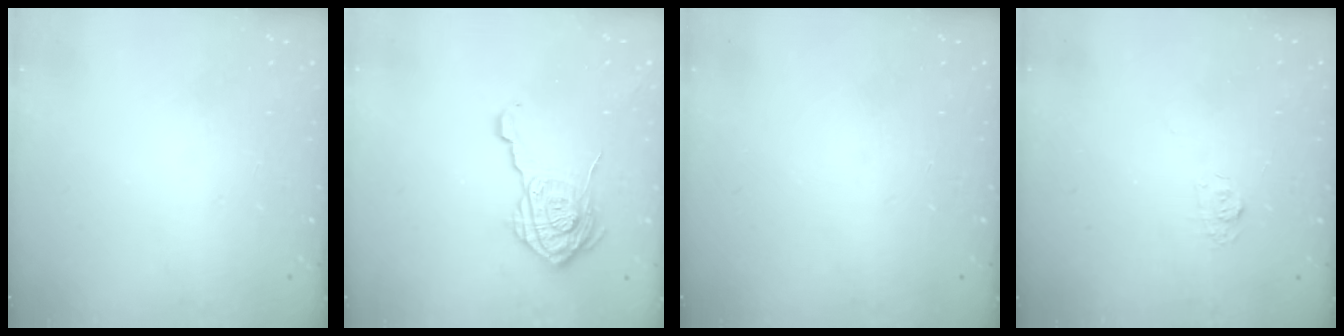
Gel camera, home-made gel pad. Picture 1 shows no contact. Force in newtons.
{"total": 18.1, "press": 18.1, "slide": 0.8}
{"total": 0.0}
{"total": 4.3, "press": 4.2, "slide": 0.6}